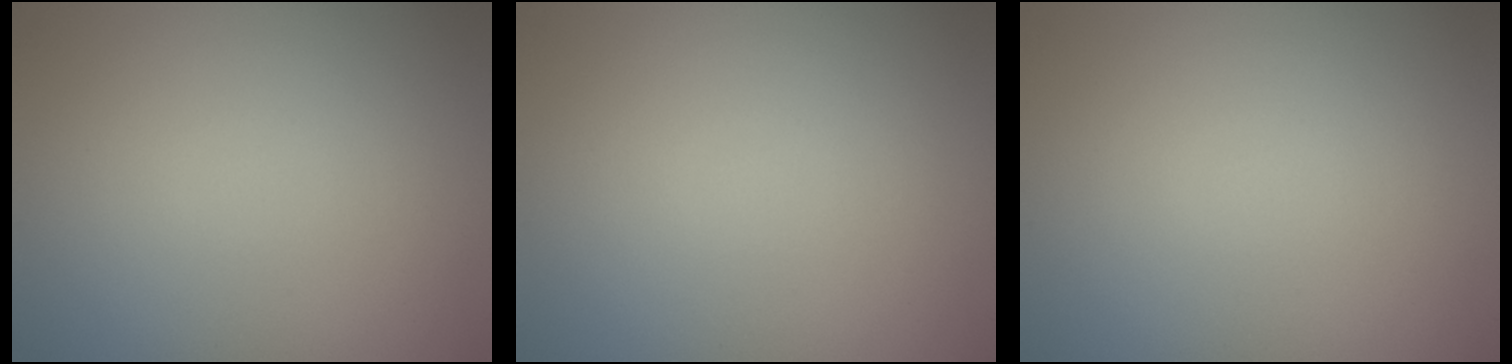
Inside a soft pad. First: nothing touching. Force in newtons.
{"total": 0.0}
{"total": 0.0}